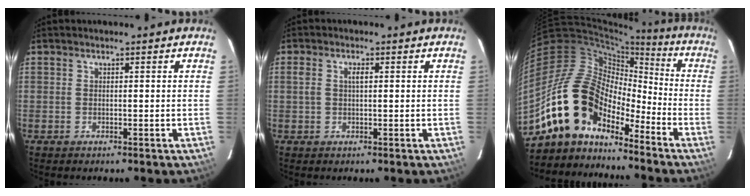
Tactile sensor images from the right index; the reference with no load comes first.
{"total": 2.3, "force": [0.4, 1.1, 2.0], "torque": [-0.039, 0.005, 0.007]}
{"total": 15.9, "force": [-11.7, 8.2, 7.0], "torque": [-0.130, 0.013, -0.221]}